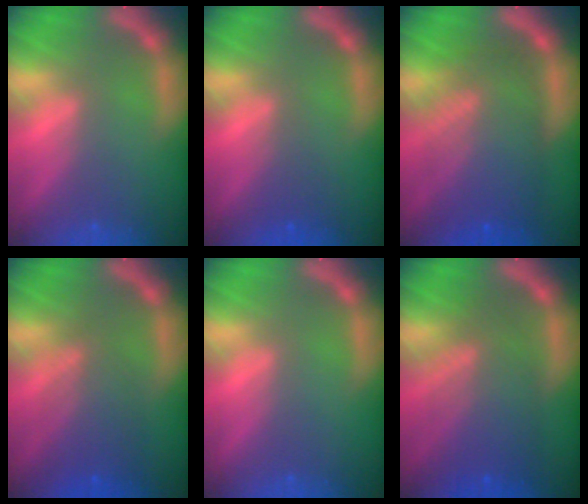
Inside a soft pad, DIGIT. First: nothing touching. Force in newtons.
{"total": 1.5}
{"total": 9.6}
{"total": 5.1}
{"total": 0.0}
{"total": 7.6}